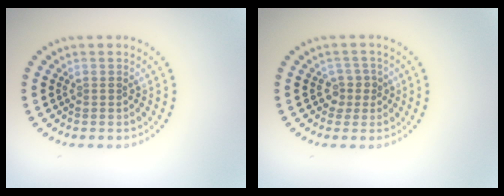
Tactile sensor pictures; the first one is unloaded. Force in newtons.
{"total": 1.7, "press": 1.3, "slide": 1.1}